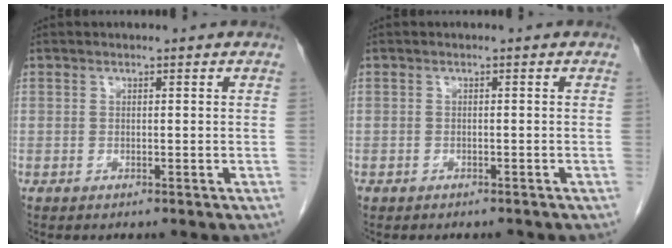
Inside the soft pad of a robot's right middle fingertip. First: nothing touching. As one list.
[{"total": 1.5, "force": [-1.2, 0.8, 0.3], "torque": [-0.009, 0.000, -0.016]}]